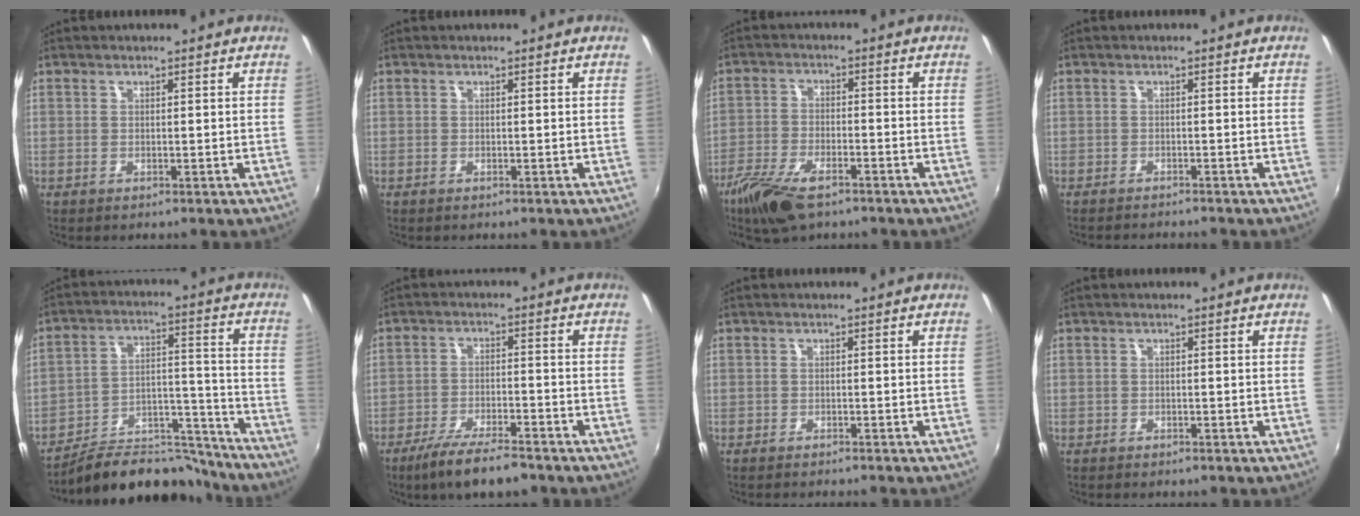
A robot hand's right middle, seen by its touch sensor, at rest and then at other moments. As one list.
[{"total": 0.0}, {"total": 10.1, "force": [-6.9, 3.8, 6.3], "torque": [-0.154, -0.023, -0.136]}, {"total": 3.3, "force": [-3.2, 0.3, 0.9], "torque": [-0.028, -0.014, -0.053]}, {"total": 15.0, "force": [-13.3, 6.0, 3.5], "torque": [-0.051, 0.055, -0.197]}, {"total": 9.3, "force": [-7.4, 1.8, 5.4], "torque": [-0.122, -0.019, -0.127]}, {"total": 1.8, "force": [-1.7, 0.1, 0.5], "torque": [-0.019, -0.012, -0.030]}, {"total": 0.9, "force": [-0.8, 0.4, 0.1], "torque": [-0.007, -0.002, -0.013]}]